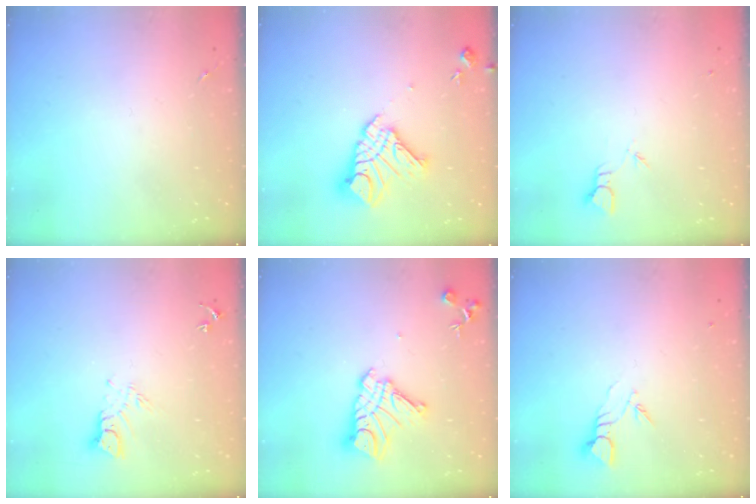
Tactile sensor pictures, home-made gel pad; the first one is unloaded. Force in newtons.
{"total": 15.2, "press": 15.1, "slide": 1.6}
{"total": 1.8, "press": 1.8, "slide": 0.0}
{"total": 5.7, "press": 5.7, "slide": 0.5}
{"total": 13.7, "press": 13.6, "slide": 1.2}
{"total": 3.9, "press": 3.9, "slide": 0.2}